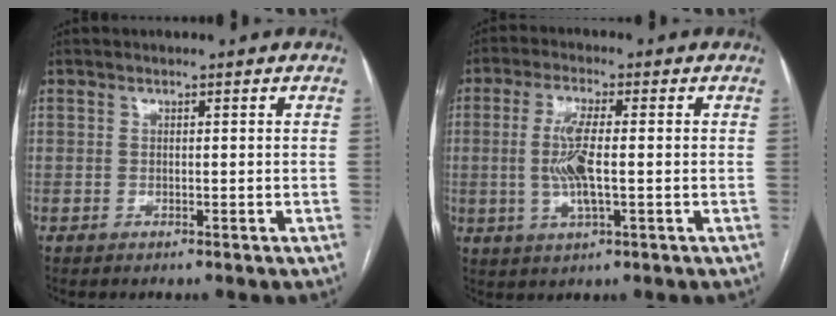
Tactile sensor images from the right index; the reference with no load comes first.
{"total": 7.0, "force": [-0.4, 1.2, 6.9], "torque": [-0.146, -0.005, -0.009]}